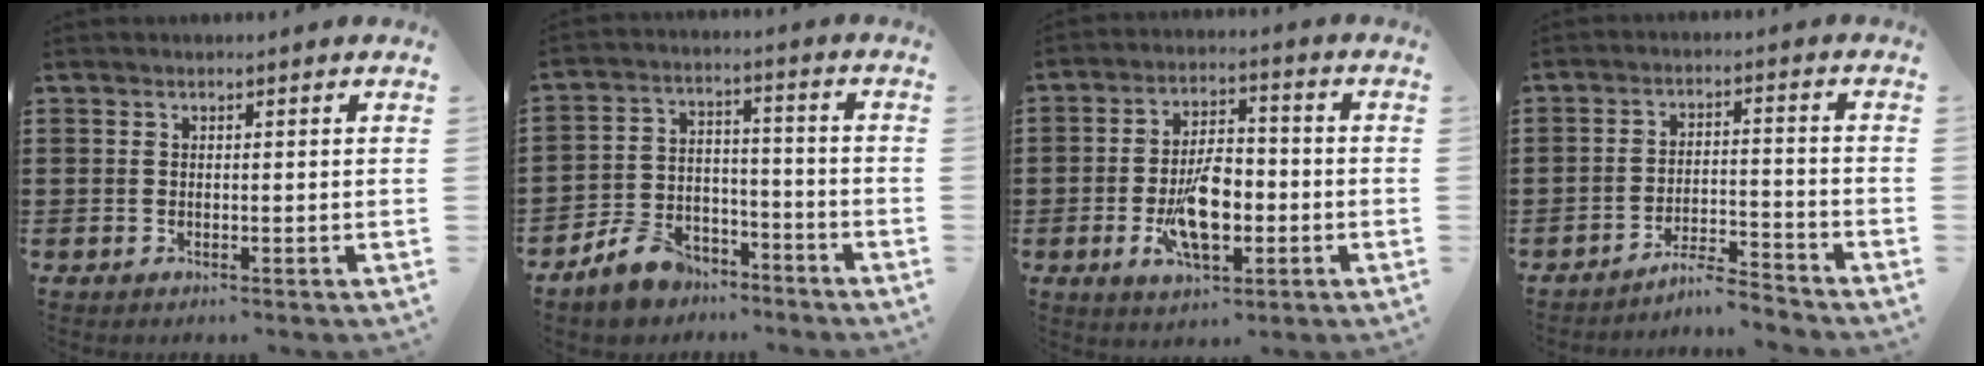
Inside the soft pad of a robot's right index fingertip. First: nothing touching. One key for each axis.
{"total": 7.4, "fx": -6.3, "fy": 3.5, "fz": 1.9, "tx": -0.057, "ty": 0.028, "tz": -0.124}
{"total": 9.8, "fx": -2.5, "fy": 4.6, "fz": 8.3, "tx": -0.161, "ty": -0.004, "tz": -0.045}
{"total": 4.9, "fx": -4.7, "fy": 0.1, "fz": 1.2, "tx": -0.024, "ty": 0.002, "tz": -0.095}